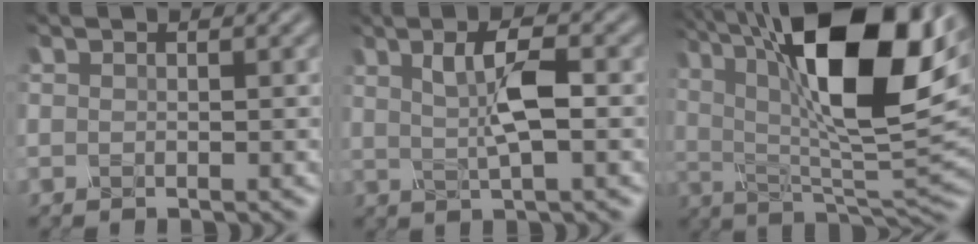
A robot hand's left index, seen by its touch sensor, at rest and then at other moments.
{"total": 4.2, "force": [0.2, 1.1, 4.0], "torque": [-0.072, 0.002, 0.003]}
{"total": 16.4, "force": [5.9, 6.1, 14.0], "torque": [-0.237, 0.016, 0.093]}